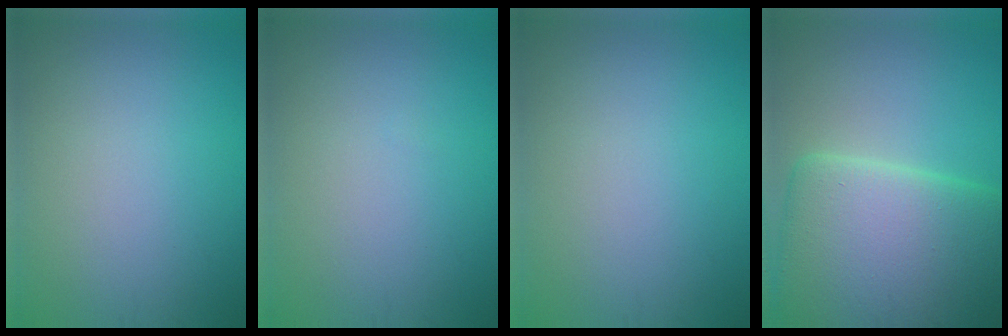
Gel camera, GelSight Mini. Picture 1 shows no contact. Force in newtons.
{"total": 0.0}
{"total": 0.0}
{"total": 14.3, "press": 14.2, "slide": 0.8}